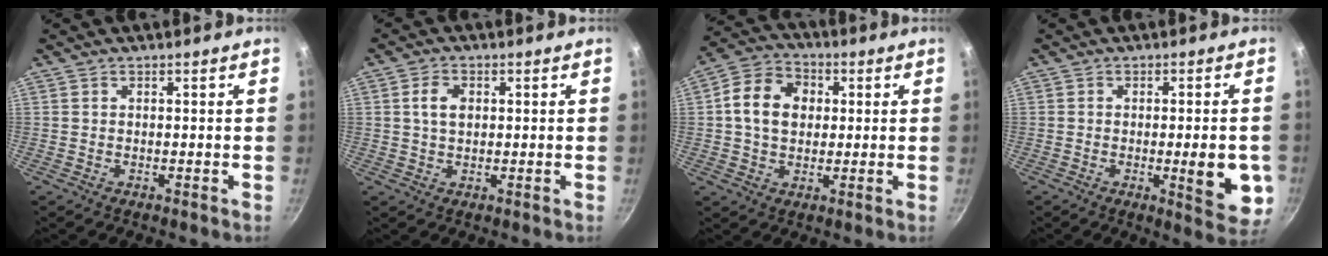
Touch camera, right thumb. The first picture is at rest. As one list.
[{"total": 4.0, "force": [0.7, 2.7, 2.8], "torque": [-0.042, 0.002, 0.011]}, {"total": 10.9, "force": [1.5, 8.5, 6.7], "torque": [-0.097, 0.013, 0.011]}, {"total": 10.0, "force": [-1.9, 2.9, 9.3], "torque": [-0.104, -0.004, -0.021]}]